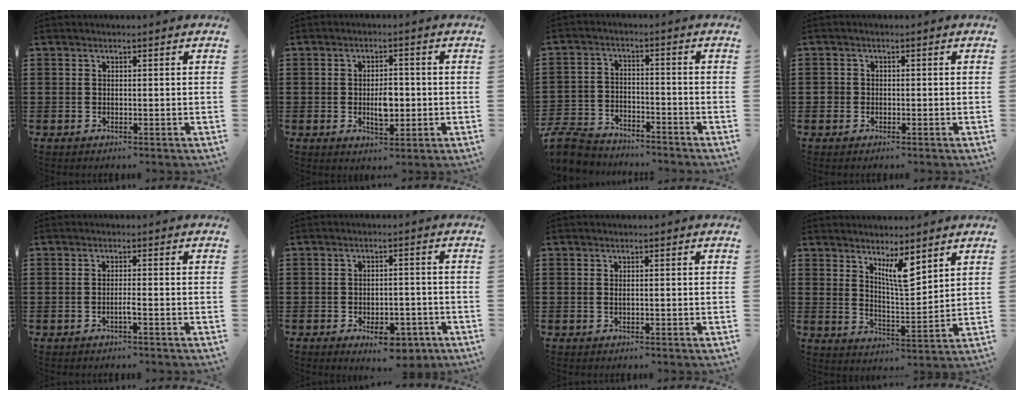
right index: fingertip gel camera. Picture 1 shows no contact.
{"total": 4.1, "force": [-0.4, 2.0, 3.6], "torque": [-0.052, -0.002, -0.010]}
{"total": 6.3, "force": [-6.1, 1.4, 1.0], "torque": [-0.037, 0.007, -0.124]}
{"total": 1.2, "force": [-0.3, 1.2, 0.3], "torque": [-0.008, 0.004, -0.008]}
{"total": 1.4, "force": [-0.7, -0.2, 1.2], "torque": [-0.023, -0.004, -0.012]}
{"total": 5.8, "force": [-3.5, 2.3, 4.0], "torque": [-0.066, 0.006, -0.059]}
{"total": 0.5, "force": [0.0, 0.0, 0.5], "torque": [-0.010, -0.001, 0.001]}
{"total": 6.5, "force": [4.5, 1.6, 4.5], "torque": [-0.083, -0.019, 0.075]}